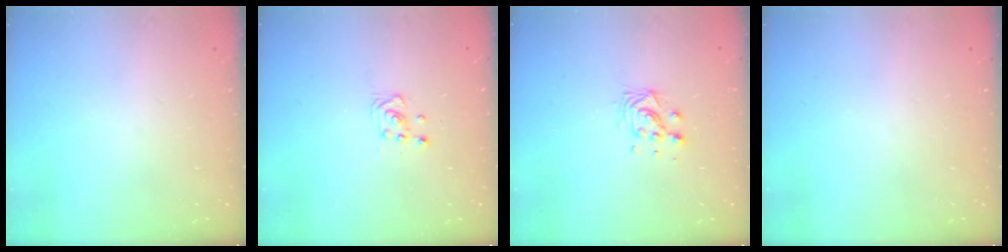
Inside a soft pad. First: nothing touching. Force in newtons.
{"total": 3.8, "press": 3.7, "slide": 0.6}
{"total": 7.3, "press": 7.3, "slide": 0.5}
{"total": 0.0}